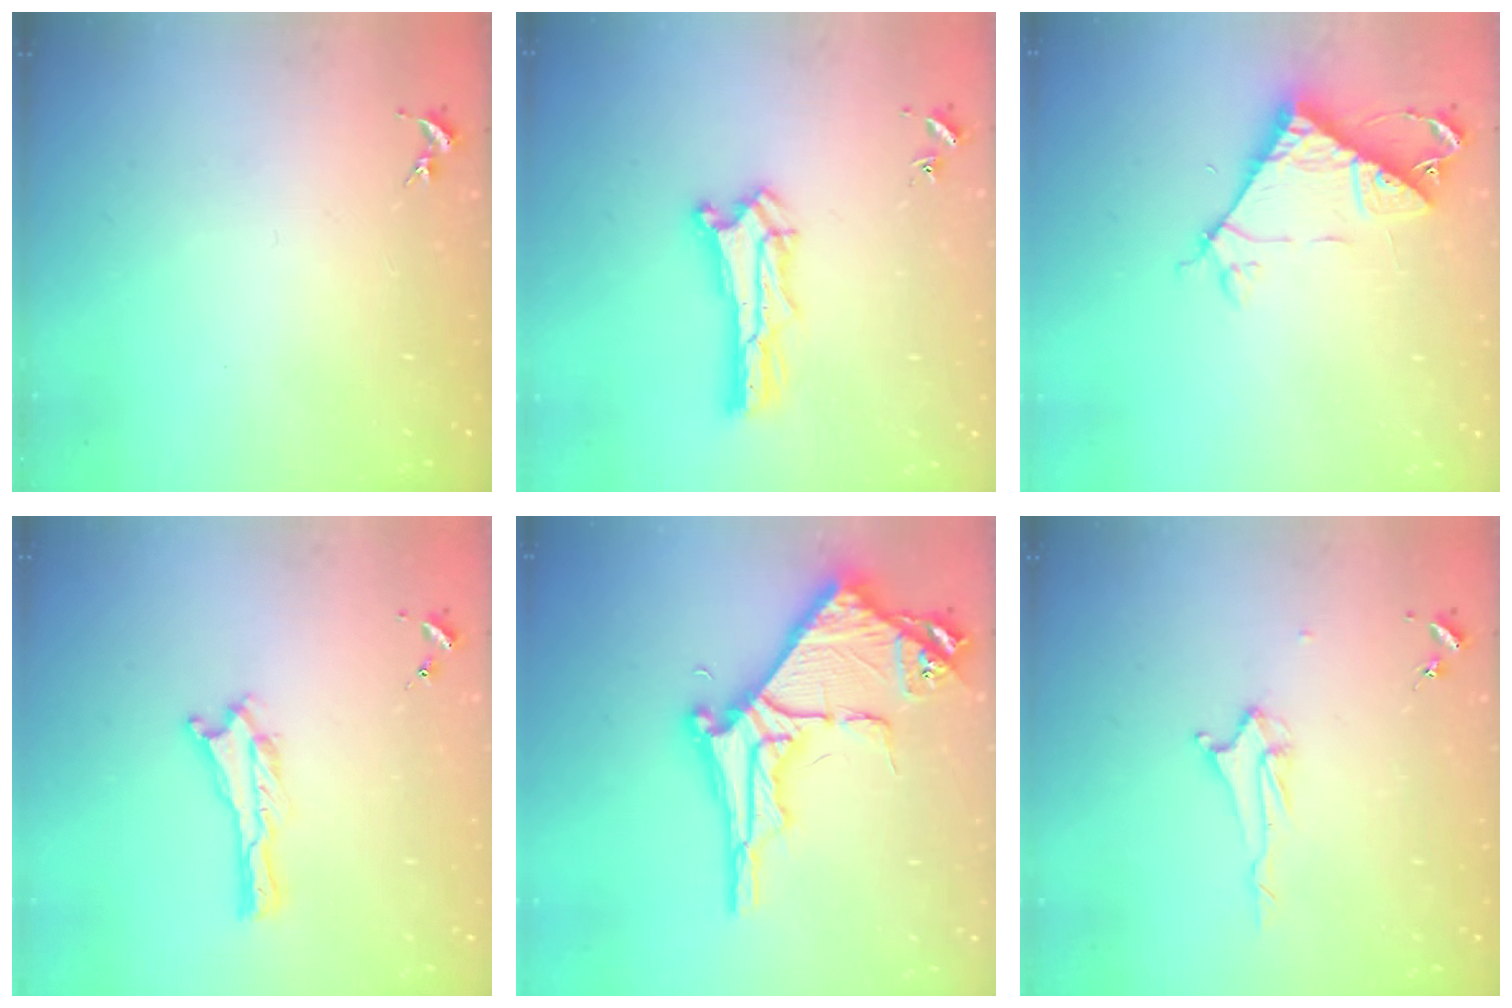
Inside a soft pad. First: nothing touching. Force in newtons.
{"total": 1.4, "press": 1.4, "slide": 0.2}
{"total": 7.6, "press": 7.6, "slide": 0.6}
{"total": 0.0}
{"total": 8.7, "press": 8.7, "slide": 1.0}
{"total": 2.2, "press": 2.2, "slide": 0.3}